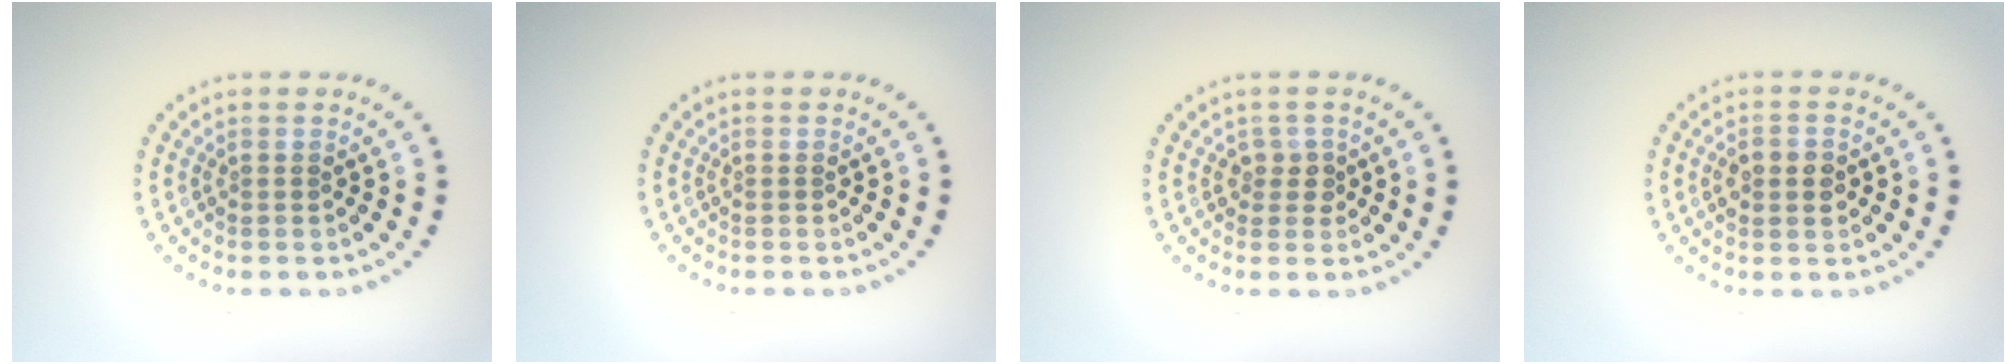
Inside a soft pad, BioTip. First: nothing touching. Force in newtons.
{"total": 0.0}
{"total": 1.5, "press": 1.2, "slide": 0.9}
{"total": 2.7, "press": 2.7, "slide": 0.2}